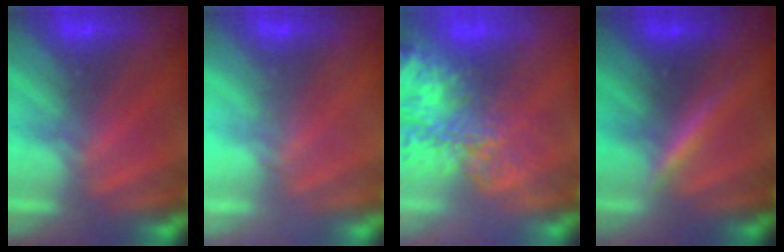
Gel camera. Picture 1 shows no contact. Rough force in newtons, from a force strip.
{"total": 2.0}
{"total": 9.1}
{"total": 3.6}